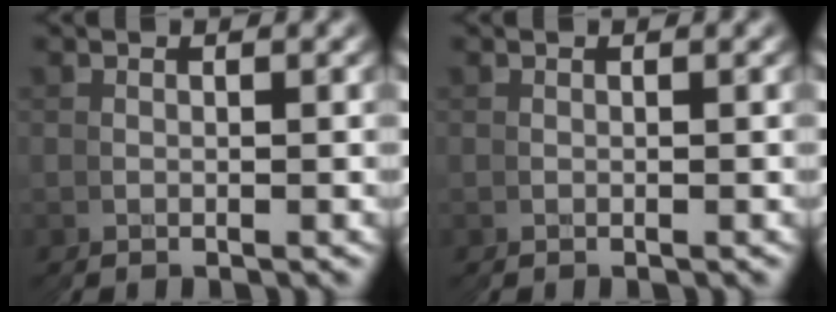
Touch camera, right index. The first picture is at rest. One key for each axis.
{"total": 0.0}